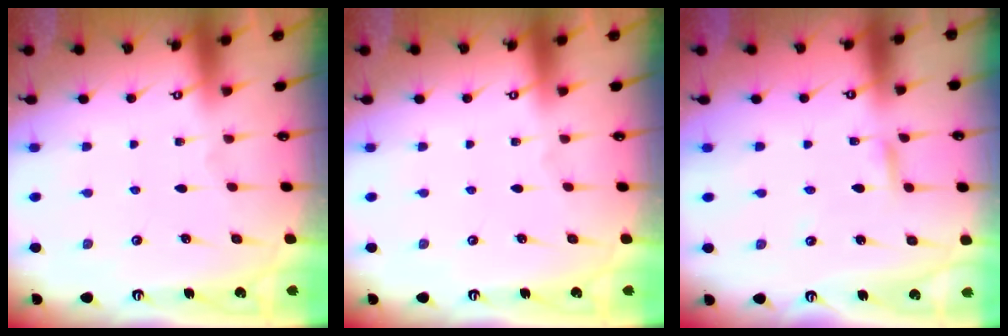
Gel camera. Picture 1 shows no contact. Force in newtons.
{"total": 0.0}
{"total": 2.4, "press": 2.4, "slide": 0.1}